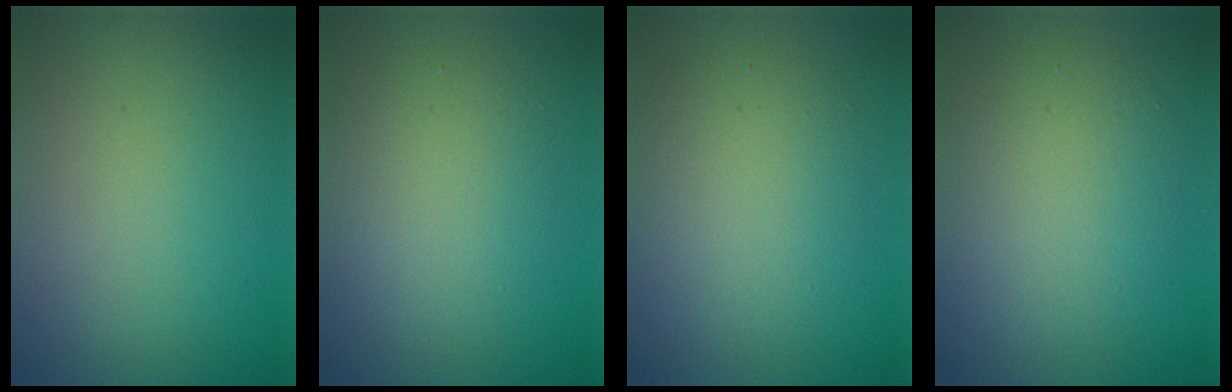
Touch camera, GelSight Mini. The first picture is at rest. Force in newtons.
{"total": 4.7, "press": 4.7, "slide": 0.2}
{"total": 4.9, "press": 4.9, "slide": 0.3}
{"total": 5.9, "press": 5.9, "slide": 0.5}